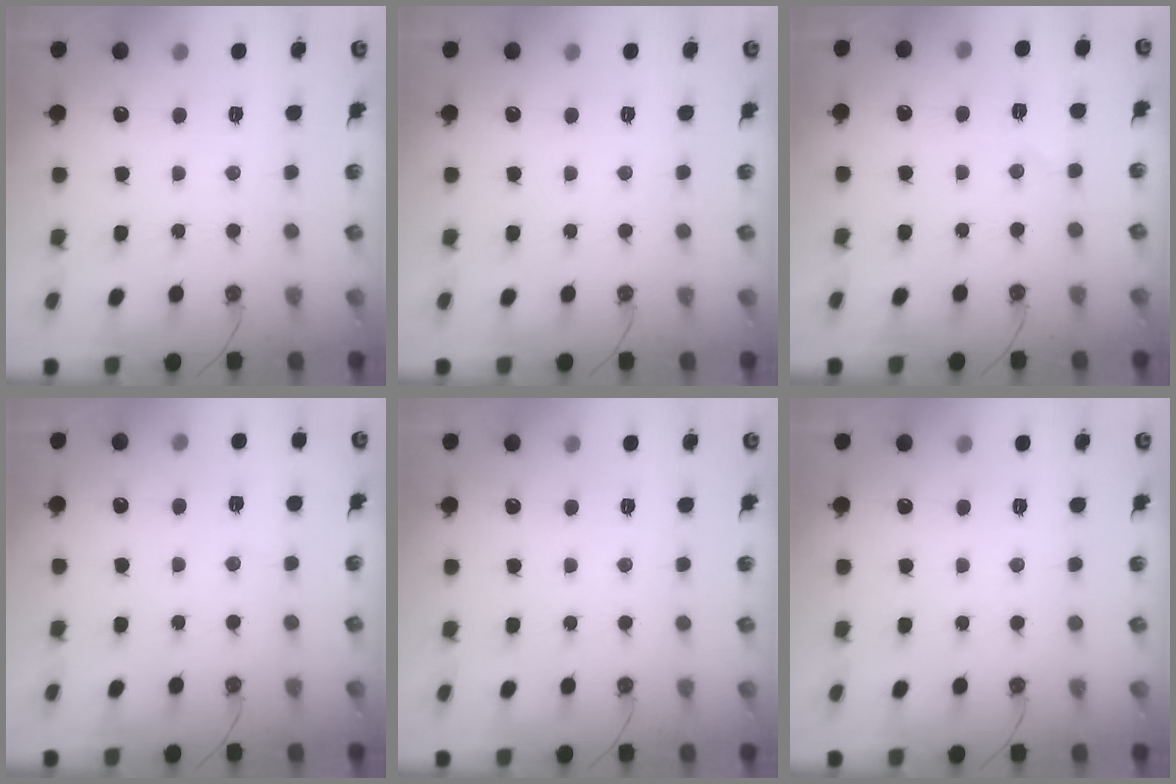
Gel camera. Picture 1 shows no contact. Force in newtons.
{"total": 0.0}
{"total": 4.9, "press": 4.6, "slide": 1.8}
{"total": 3.2, "press": 2.6, "slide": 2.0}
{"total": 0.0}
{"total": 0.0}